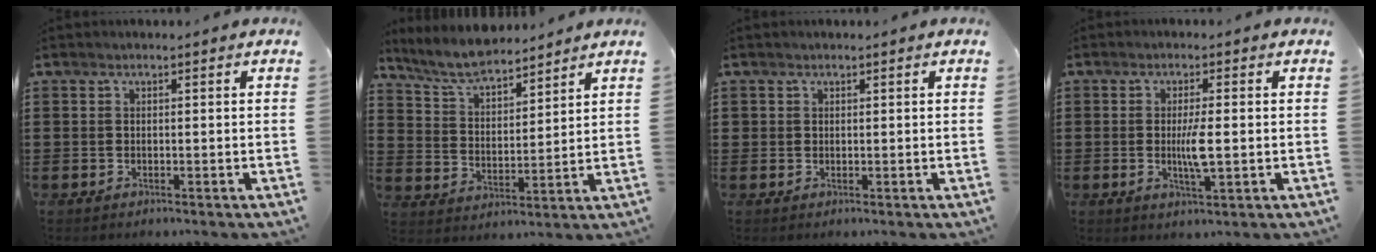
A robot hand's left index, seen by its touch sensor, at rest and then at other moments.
{"total": 7.2, "force": [6.6, 1.3, 2.5], "torque": [-0.074, -0.020, 0.120]}
{"total": 0.8, "force": [0.5, 0.6, 0.1], "torque": [-0.003, 0.004, 0.010]}
{"total": 4.3, "force": [-0.2, 0.6, 4.2], "torque": [-0.082, -0.003, -0.007]}